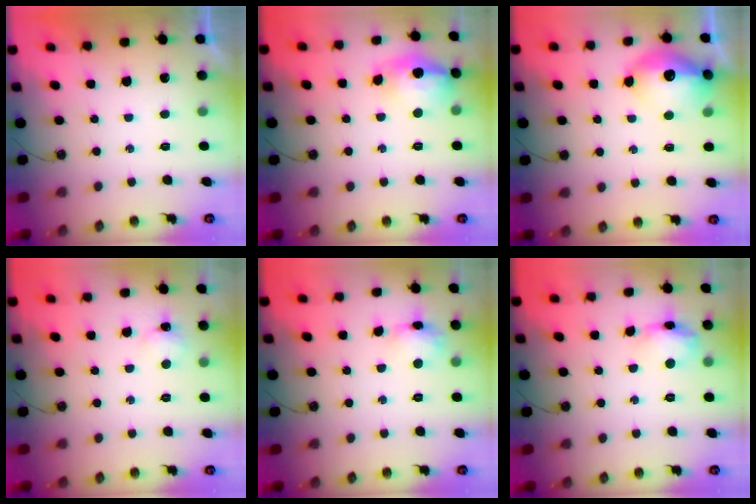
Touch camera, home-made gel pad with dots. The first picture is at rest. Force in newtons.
{"total": 14.6, "press": 14.6, "slide": 1.4}
{"total": 14.8, "press": 14.7, "slide": 1.3}
{"total": 2.7, "press": 2.6, "slide": 0.7}
{"total": 8.4, "press": 8.4, "slide": 0.7}
{"total": 11.1, "press": 11.1, "slide": 0.8}